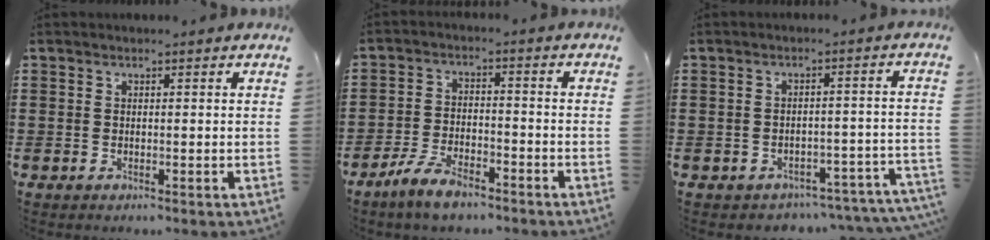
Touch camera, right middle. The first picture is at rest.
{"total": 5.9, "force": [-4.7, 1.8, 3.1], "torque": [-0.076, 0.003, -0.093]}
{"total": 2.9, "force": [-2.9, 0.6, 0.2], "torque": [-0.010, 0.004, -0.062]}